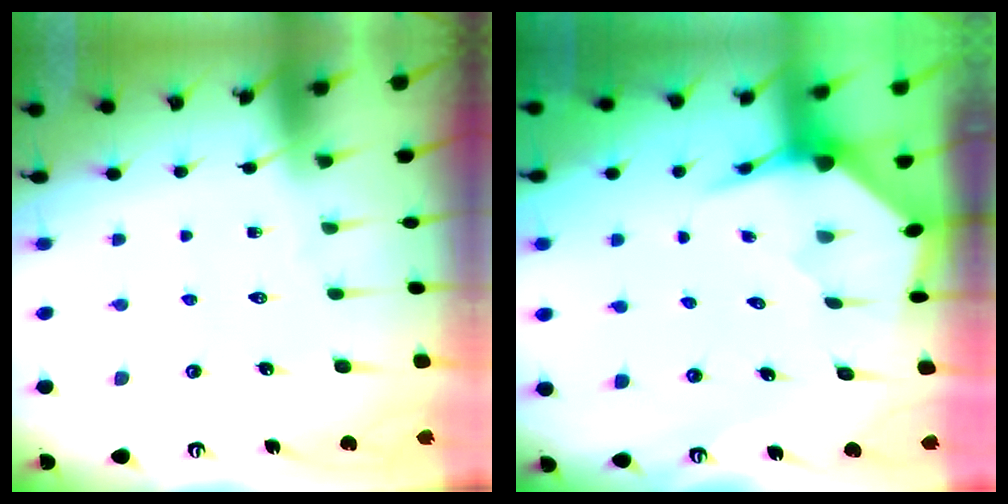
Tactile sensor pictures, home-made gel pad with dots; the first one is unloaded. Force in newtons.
{"total": 3.7, "press": 3.6, "slide": 0.4}